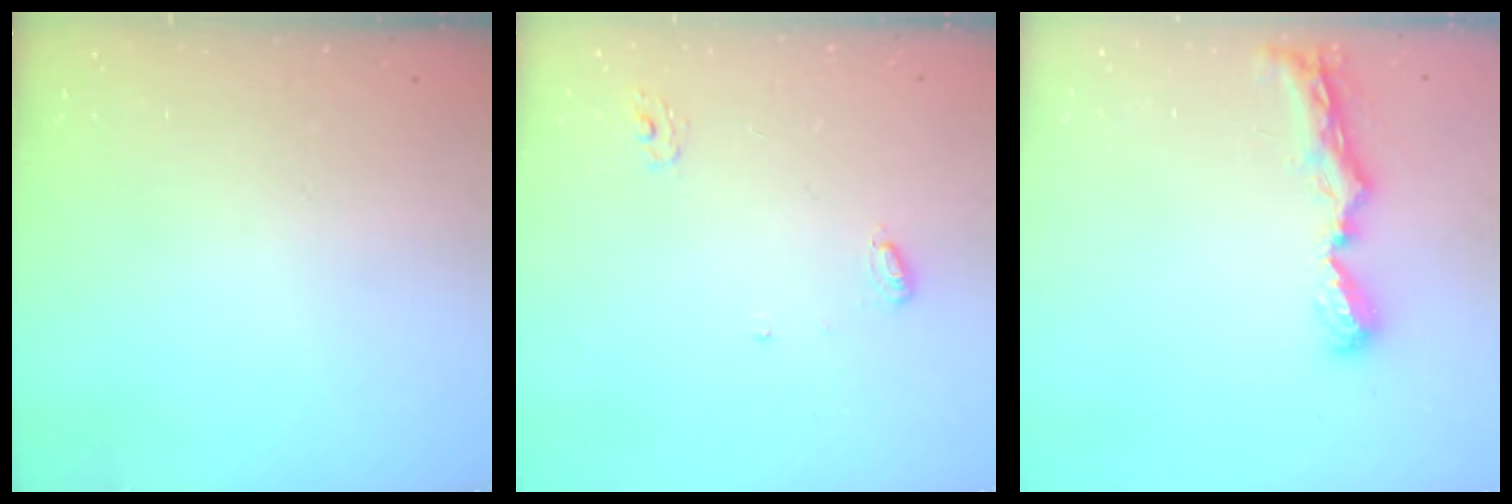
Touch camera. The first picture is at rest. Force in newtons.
{"total": 4.7, "press": 4.7, "slide": 0.4}
{"total": 8.6, "press": 8.5, "slide": 0.8}